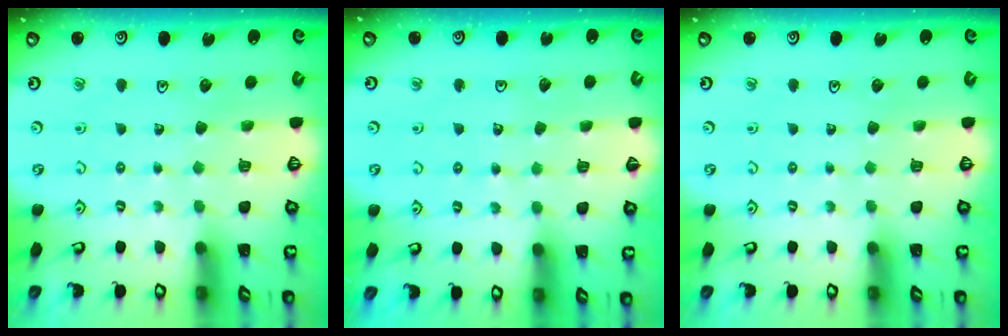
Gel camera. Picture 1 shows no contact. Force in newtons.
{"total": 4.1, "press": 4.1, "slide": 0.6}
{"total": 0.0}